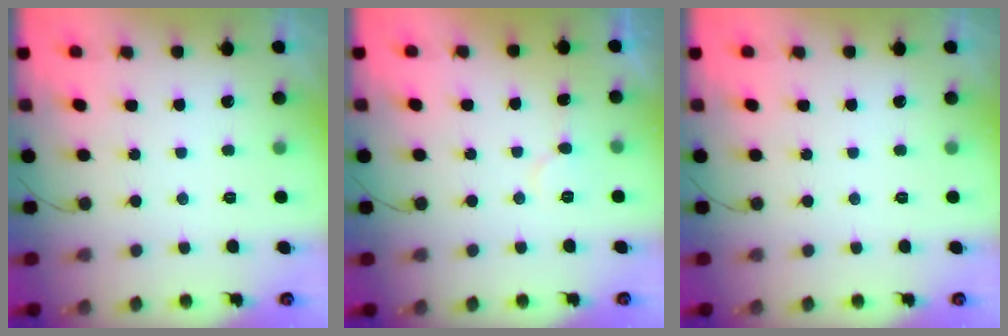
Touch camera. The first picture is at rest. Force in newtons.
{"total": 5.2, "press": 5.1, "slide": 0.5}
{"total": 0.0}